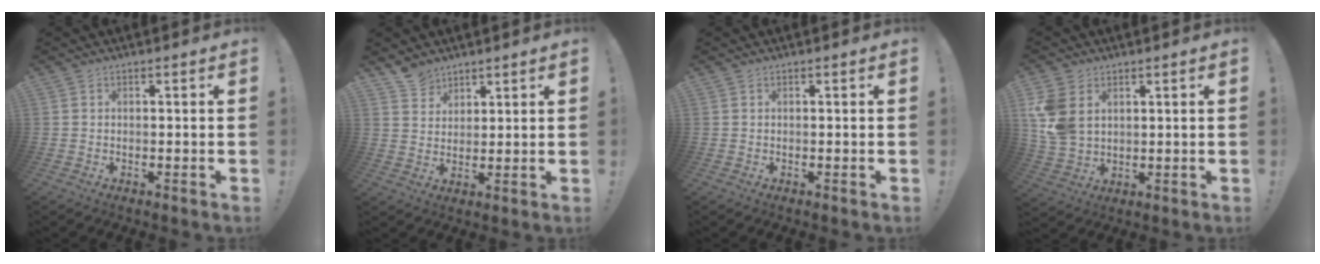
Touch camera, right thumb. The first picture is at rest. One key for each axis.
{"total": 5.8, "fx": 4.9, "fy": 3.1, "fz": 0.7, "tx": -0.011, "ty": -0.032, "tz": 0.095}
{"total": 0.0}
{"total": 9.8, "fx": 3.6, "fy": 7.0, "fz": 5.8, "tx": -0.118, "ty": -0.007, "tz": 0.073}